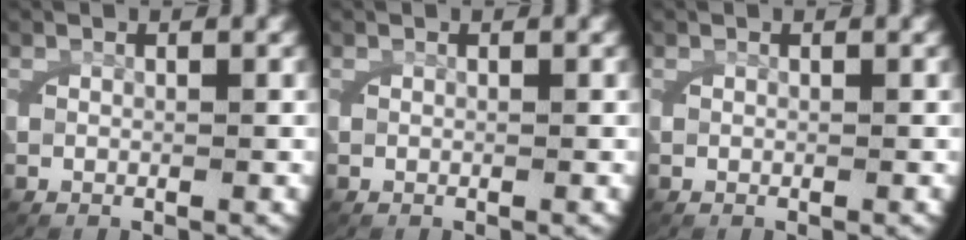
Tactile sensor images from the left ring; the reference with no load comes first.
{"total": 0.0}
{"total": 0.0}